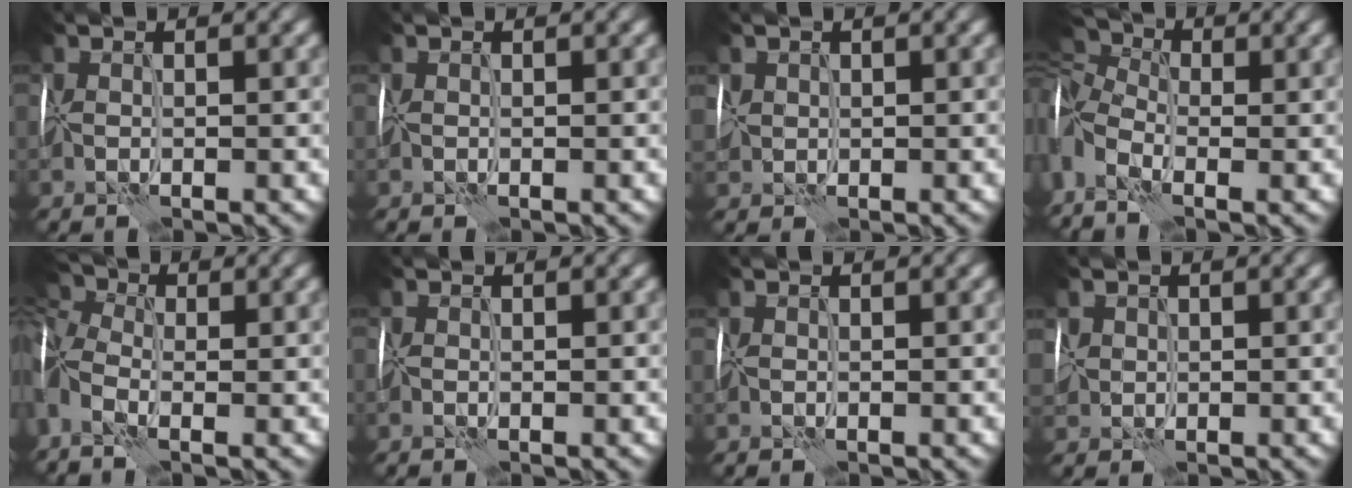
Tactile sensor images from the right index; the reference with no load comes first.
{"total": 0.0}
{"total": 1.2, "force": [0.4, 1.1, 0.3], "torque": [-0.016, 0.004, 0.008]}
{"total": 8.7, "force": [-2.7, 4.7, 6.8], "torque": [-0.166, -0.016, -0.057]}
{"total": 7.4, "force": [-1.2, 4.4, 5.8], "torque": [-0.144, 0.000, -0.021]}
{"total": 0.0}
{"total": 0.0}
{"total": 1.5, "force": [0.3, 1.4, 0.4], "torque": [-0.017, 0.001, 0.005]}